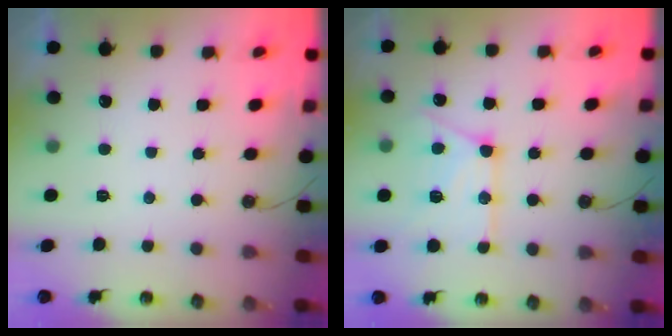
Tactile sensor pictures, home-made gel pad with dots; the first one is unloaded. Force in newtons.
{"total": 15.1, "press": 15.0, "slide": 1.4}